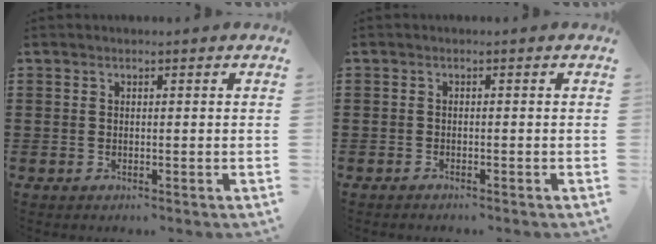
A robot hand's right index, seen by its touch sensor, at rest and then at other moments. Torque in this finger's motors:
{"motor_torque": [-0.56, 0.77, -0.11, -0.03]}